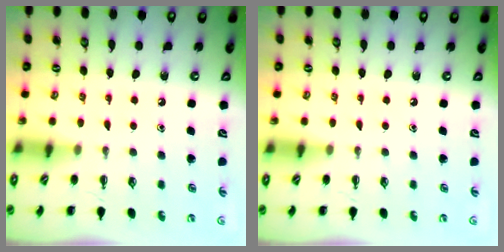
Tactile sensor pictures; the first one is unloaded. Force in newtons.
{"total": 0.0}